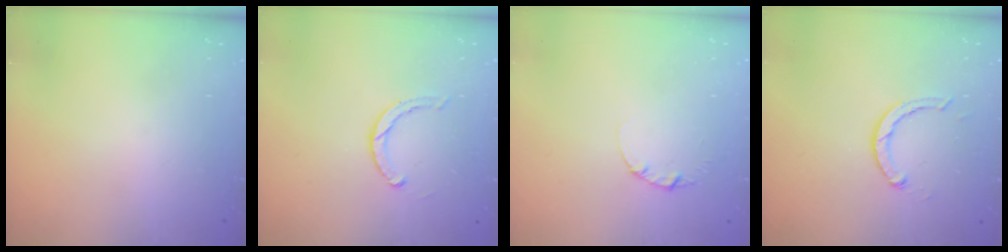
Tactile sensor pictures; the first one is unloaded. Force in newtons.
{"total": 2.8, "press": 2.7, "slide": 0.3}
{"total": 1.3, "press": 1.3, "slide": 0.2}
{"total": 2.9, "press": 2.9, "slide": 0.4}